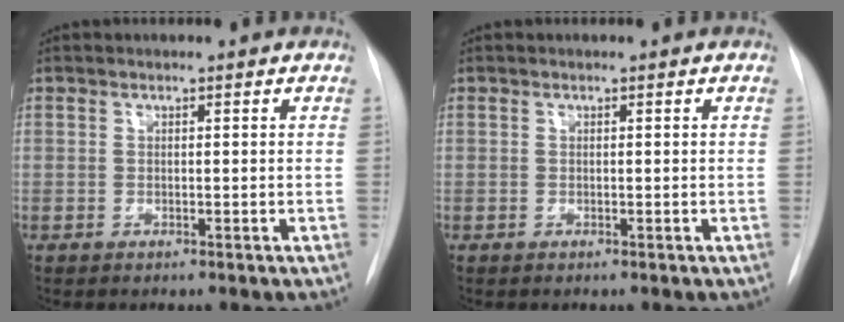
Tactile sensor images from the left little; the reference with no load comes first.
{"total": 0.0}